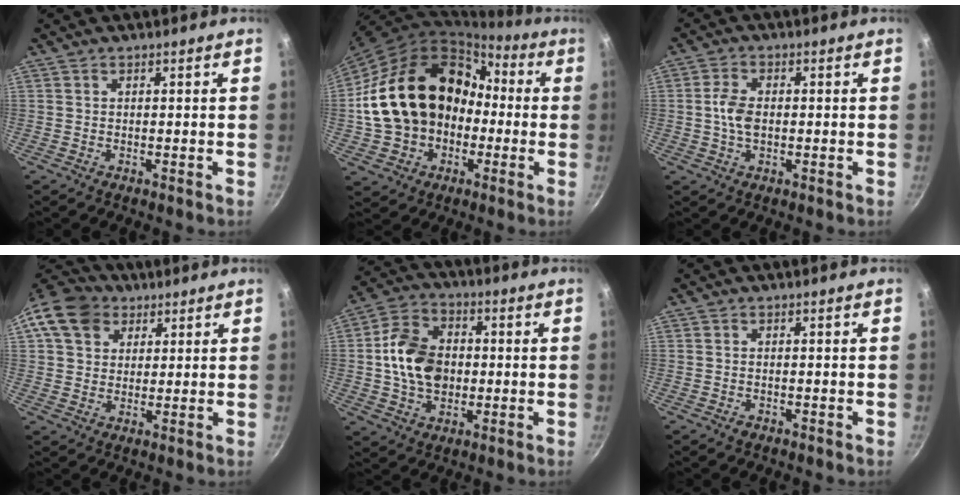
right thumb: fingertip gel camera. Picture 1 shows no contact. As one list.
[{"total": 22.3, "force": [-0.8, 17.4, 14.0], "torque": [-0.220, 0.069, 0.002]}, {"total": 4.9, "force": [-0.2, 3.0, 3.9], "torque": [-0.073, 0.010, -0.008]}, {"total": 11.2, "force": [4.6, 8.8, 5.2], "torque": [-0.077, 0.010, 0.070]}, {"total": 13.2, "force": [0.0, 9.7, 8.9], "torque": [-0.137, 0.018, -0.009]}, {"total": 0.8, "force": [-0.5, 0.5, 0.4], "torque": [-0.010, 0.003, -0.008]}]